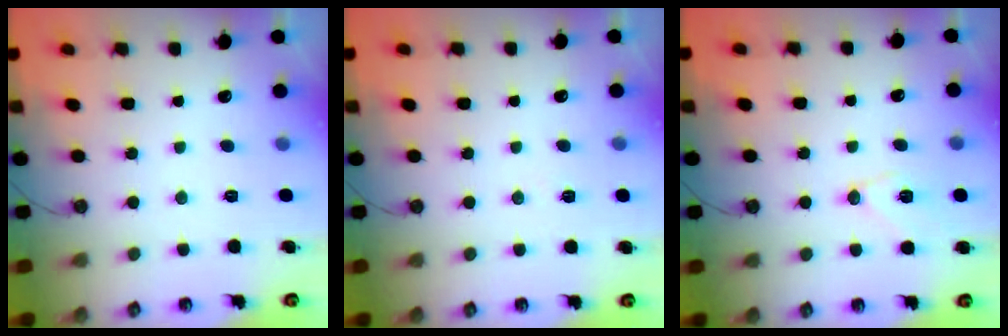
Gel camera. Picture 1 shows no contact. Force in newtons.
{"total": 5.2, "press": 2.9, "slide": 4.2}
{"total": 9.9, "press": 9.8, "slide": 1.1}